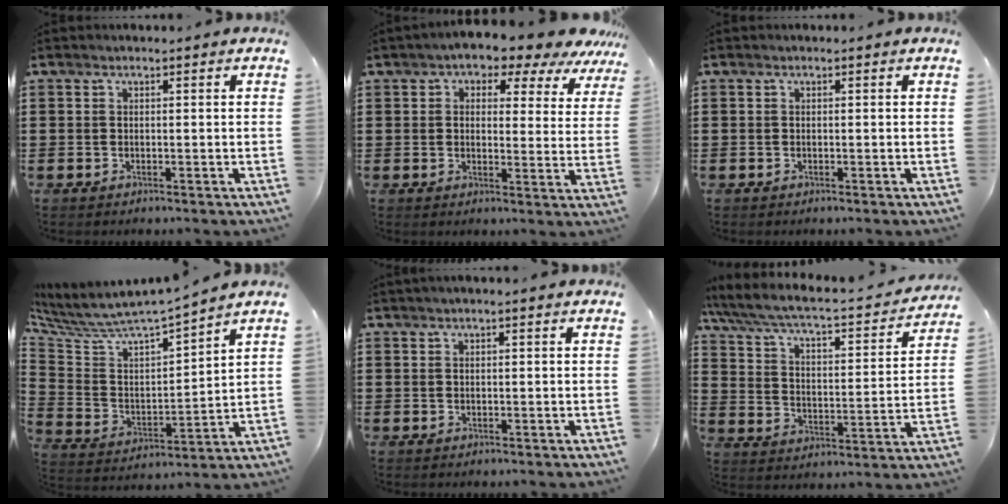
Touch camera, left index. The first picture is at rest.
{"total": 4.2, "force": [3.3, 1.8, 1.9], "torque": [-0.049, -0.018, 0.051]}
{"total": 0.0}
{"total": 5.7, "force": [5.3, 0.6, 2.0], "torque": [-0.069, -0.055, 0.084]}
{"total": 0.7, "force": [0.4, -0.2, 0.5], "torque": [-0.009, -0.001, 0.008]}
{"total": 4.7, "force": [3.9, 0.5, 2.6], "torque": [-0.071, -0.037, 0.057]}